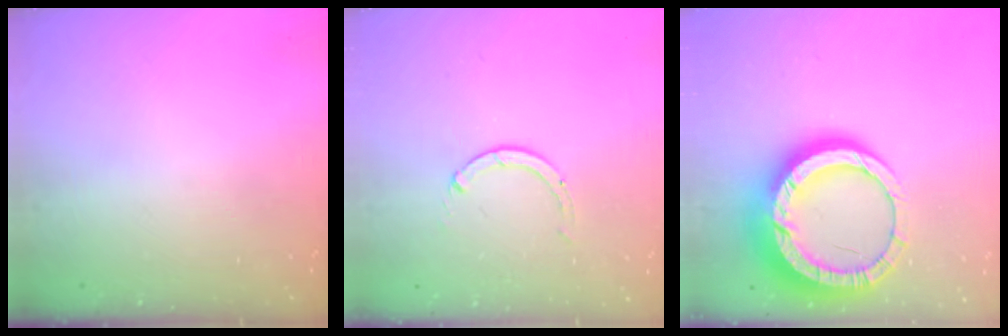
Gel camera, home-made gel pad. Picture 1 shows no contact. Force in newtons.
{"total": 0.0}
{"total": 20.6, "press": 20.5, "slide": 1.9}